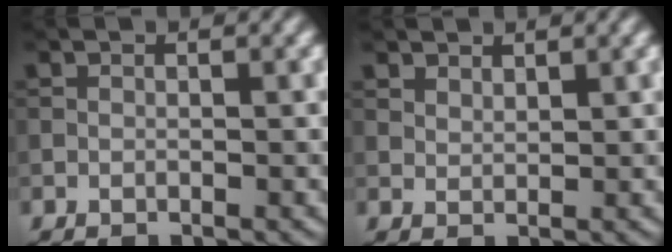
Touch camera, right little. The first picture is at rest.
{"total": 1.7, "force": [1.5, 0.8, 0.4], "torque": [-0.011, -0.003, 0.035]}